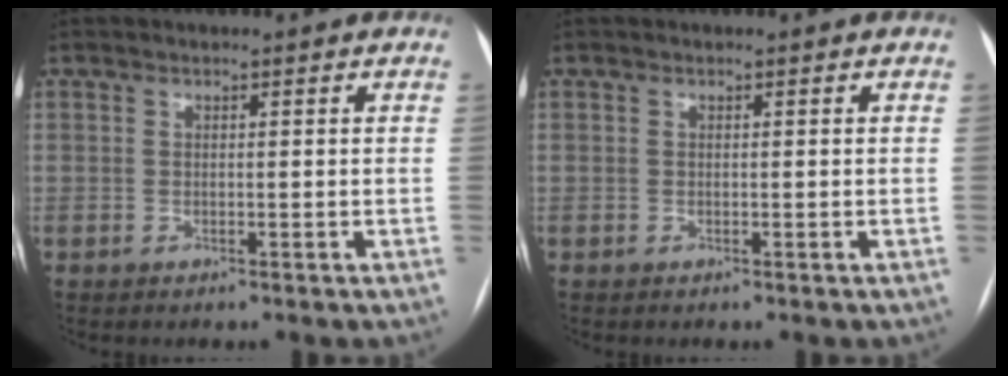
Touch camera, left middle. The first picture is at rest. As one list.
[{"total": 0.0}]